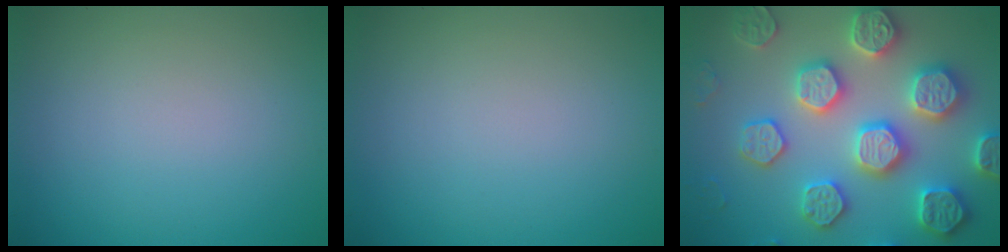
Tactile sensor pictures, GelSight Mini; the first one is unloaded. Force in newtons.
{"total": 0.0}
{"total": 7.2, "press": 6.9, "slide": 1.7}